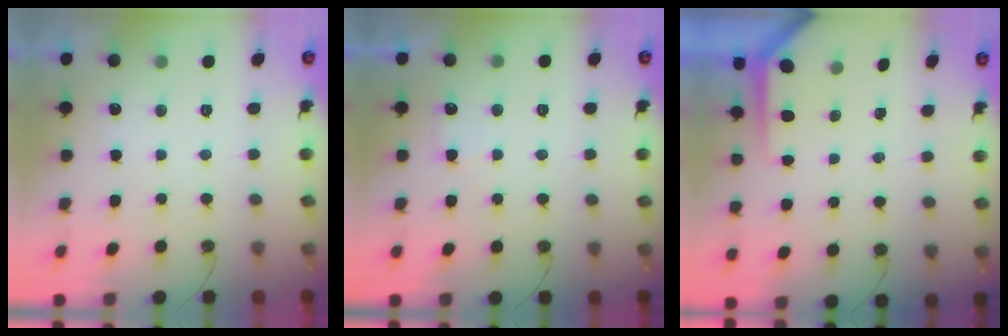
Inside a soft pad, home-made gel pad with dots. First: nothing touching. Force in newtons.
{"total": 3.8, "press": 3.7, "slide": 0.7}
{"total": 4.4, "press": 4.4, "slide": 0.4}